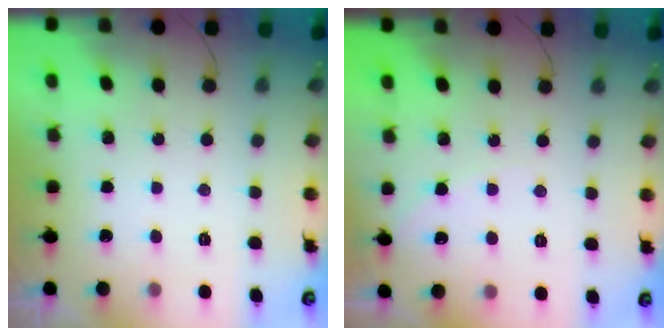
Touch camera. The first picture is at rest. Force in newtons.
{"total": 4.2, "press": 4.2, "slide": 0.6}